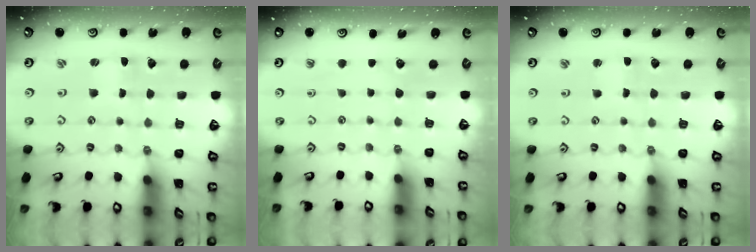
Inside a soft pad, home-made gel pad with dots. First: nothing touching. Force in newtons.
{"total": 0.0}
{"total": 1.3, "press": 1.3, "slide": 0.3}